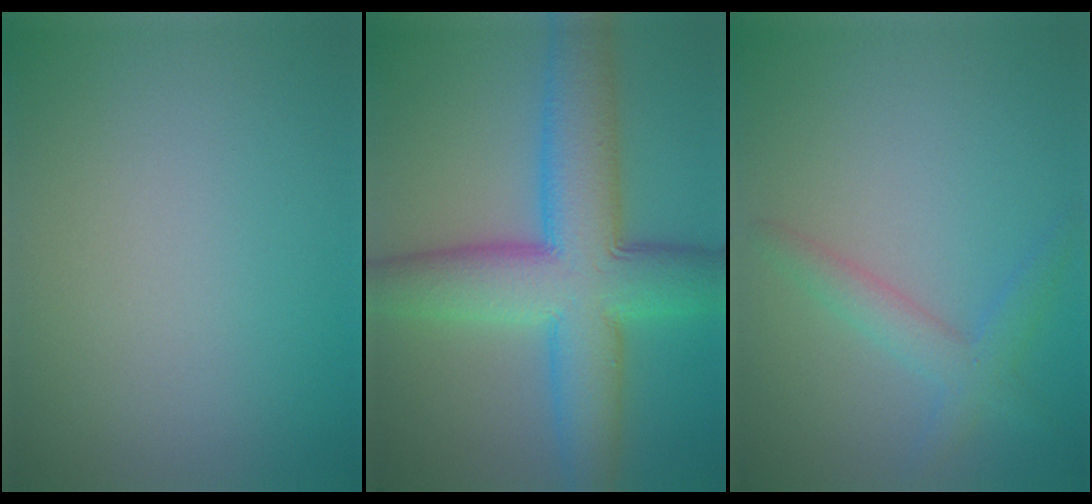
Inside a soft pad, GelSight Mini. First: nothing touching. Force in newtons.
{"total": 10.4, "press": 10.4, "slide": 0.4}
{"total": 2.6, "press": 2.6, "slide": 0.2}